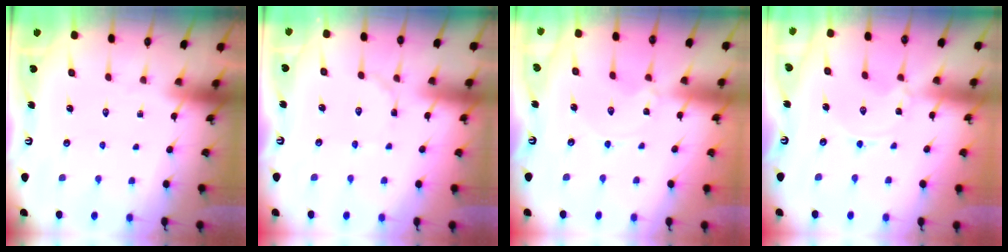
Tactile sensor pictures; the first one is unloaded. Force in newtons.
{"total": 3.0, "press": 2.9, "slide": 0.3}
{"total": 0.0}
{"total": 0.0}